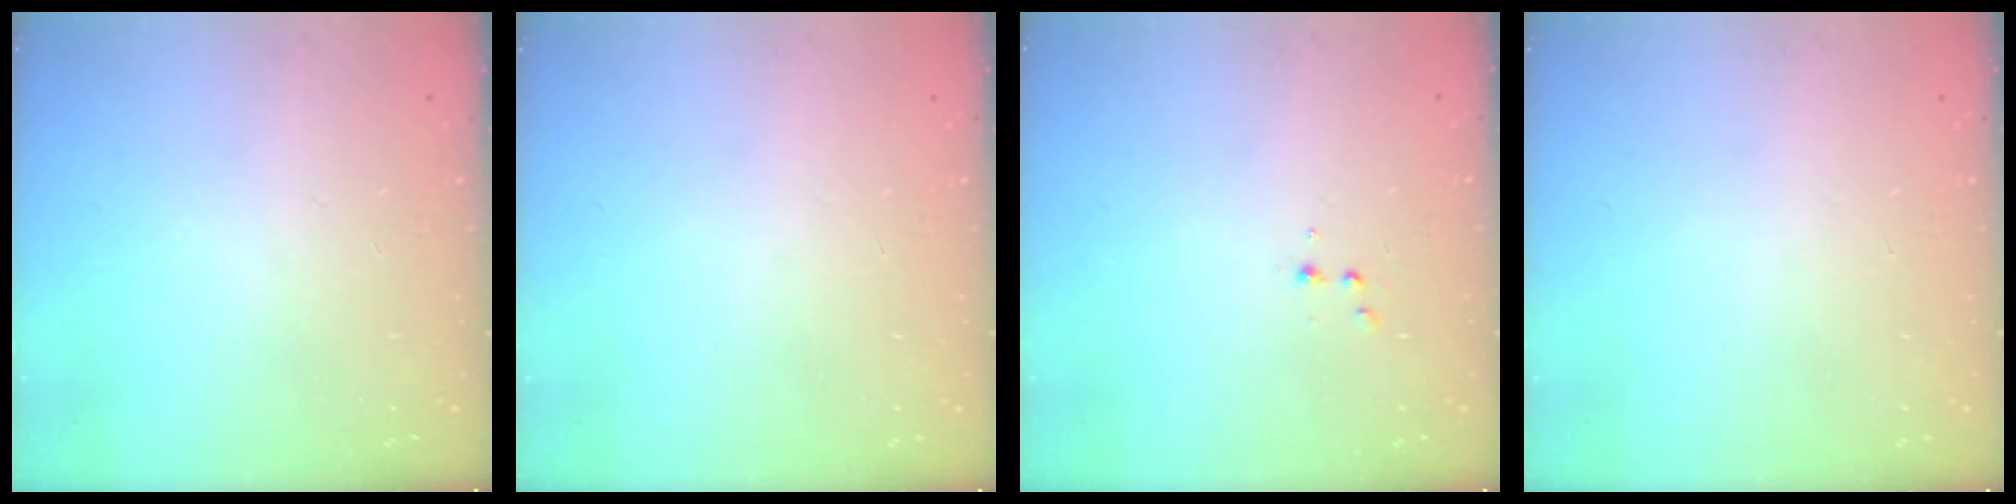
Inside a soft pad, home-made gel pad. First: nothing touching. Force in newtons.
{"total": 0.0}
{"total": 3.2, "press": 3.1, "slide": 1.0}
{"total": 0.0}